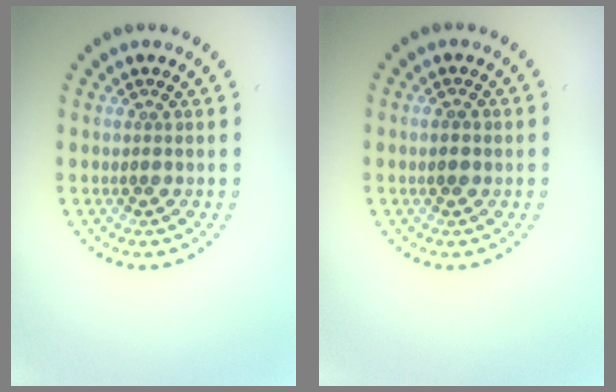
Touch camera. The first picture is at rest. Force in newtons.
{"total": 1.5, "press": 1.5, "slide": 0.0}